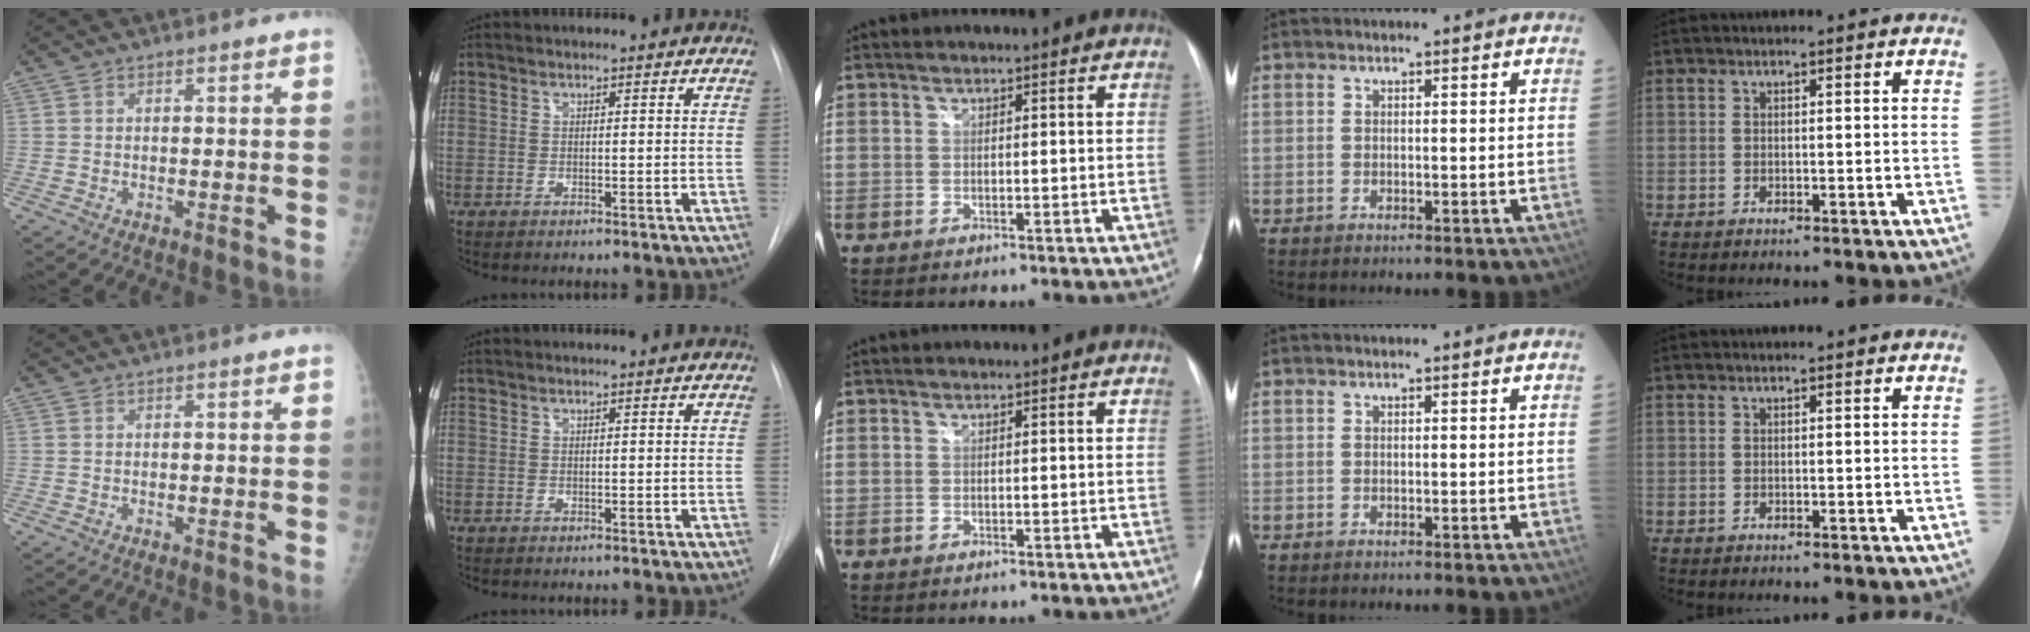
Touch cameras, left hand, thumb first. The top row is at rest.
{}